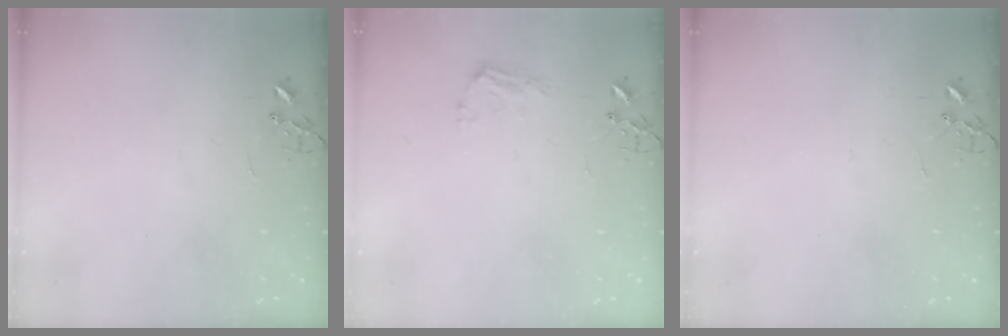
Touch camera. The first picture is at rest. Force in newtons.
{"total": 9.0, "press": 8.9, "slide": 0.9}
{"total": 0.0}